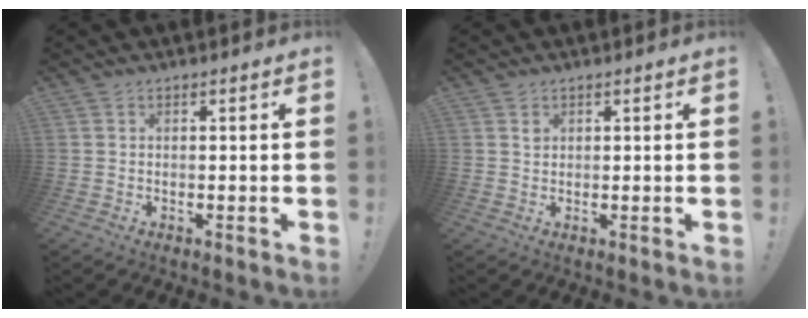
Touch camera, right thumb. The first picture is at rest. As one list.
[{"total": 0.9, "force": [0.5, 0.7, 0.2], "torque": [0.001, -0.002, 0.009]}]